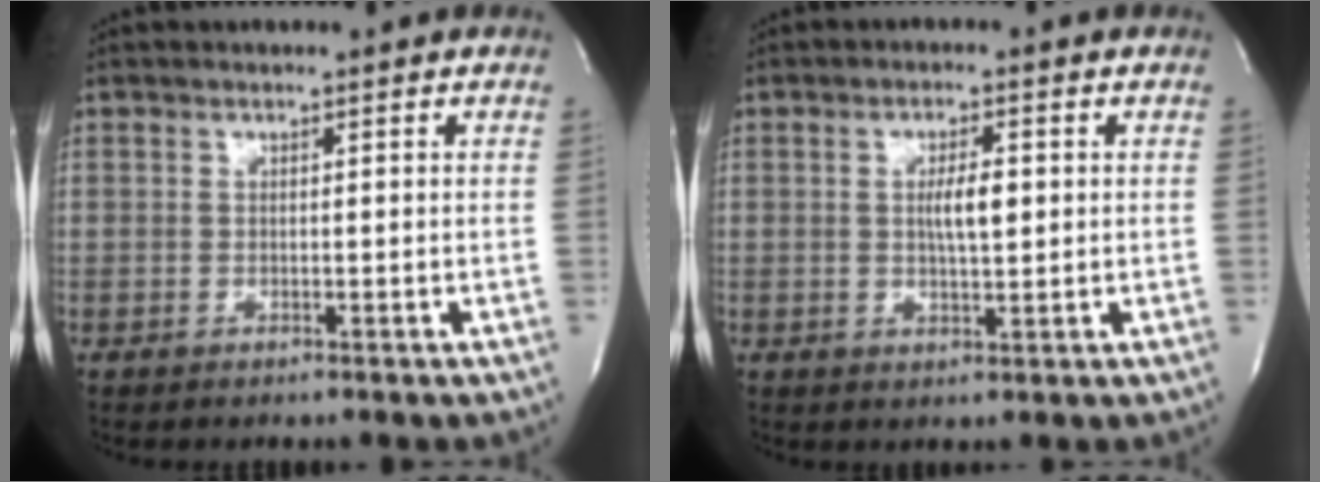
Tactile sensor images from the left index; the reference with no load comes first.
{"total": 4.1, "force": [0.4, 1.0, 4.0], "torque": [-0.069, 0.001, 0.006]}